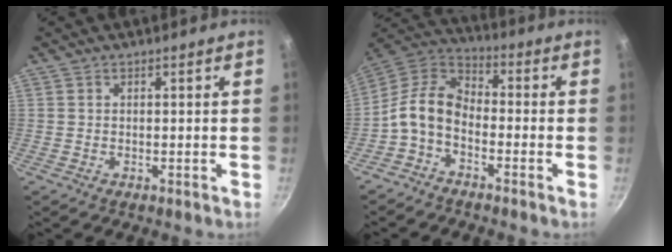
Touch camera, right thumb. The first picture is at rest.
{"total": 9.6, "force": [-3.3, 6.0, 6.7], "torque": [-0.130, 0.057, -0.082]}